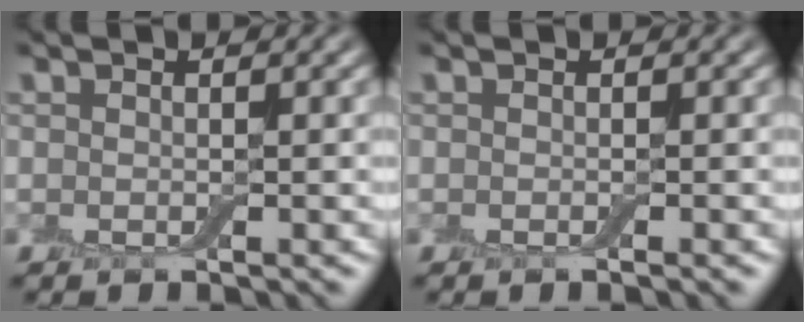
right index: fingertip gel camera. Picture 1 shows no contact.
{"total": 0.5, "force": [-0.2, 0.1, 0.5], "torque": [-0.004, 0.000, -0.005]}